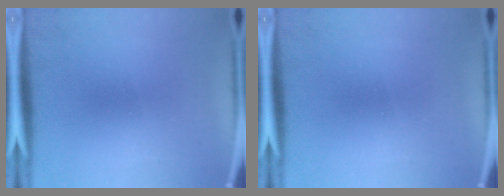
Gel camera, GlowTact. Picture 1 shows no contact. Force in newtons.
{"total": 0.0}